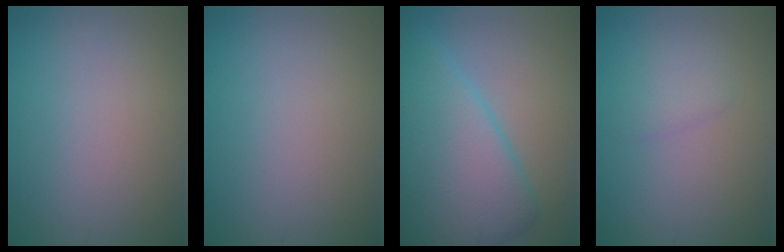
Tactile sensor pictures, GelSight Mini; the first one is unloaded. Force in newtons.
{"total": 0.0}
{"total": 9.1, "press": 9.1, "slide": 0.0}
{"total": 1.3, "press": 1.3, "slide": 0.1}